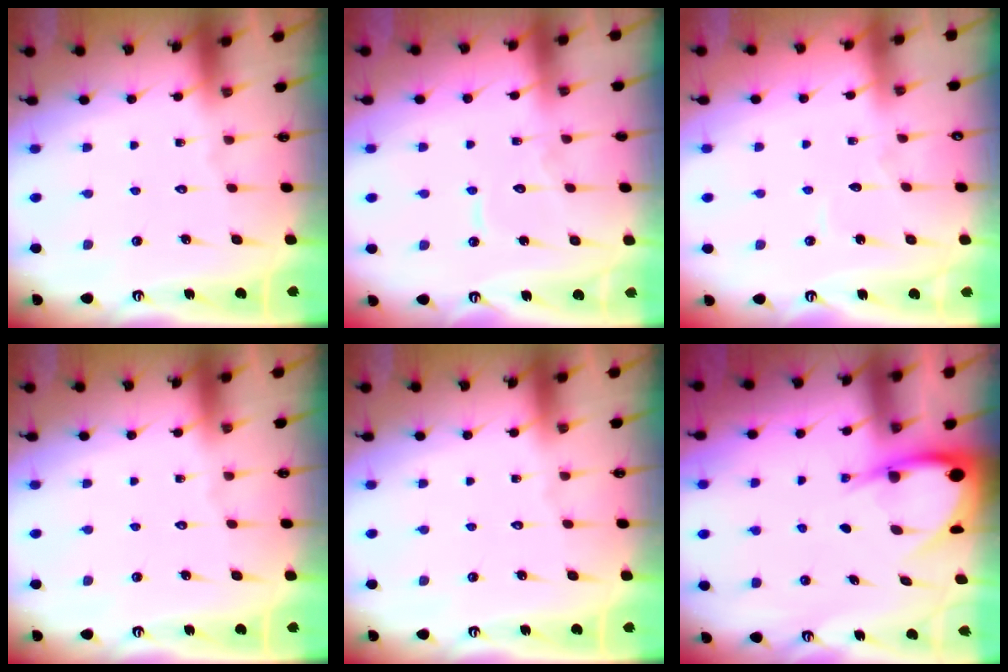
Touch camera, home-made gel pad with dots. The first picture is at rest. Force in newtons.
{"total": 5.9, "press": 5.8, "slide": 0.6}
{"total": 2.8, "press": 2.8, "slide": 0.0}
{"total": 0.0}
{"total": 0.0}
{"total": 7.2, "press": 7.1, "slide": 1.0}